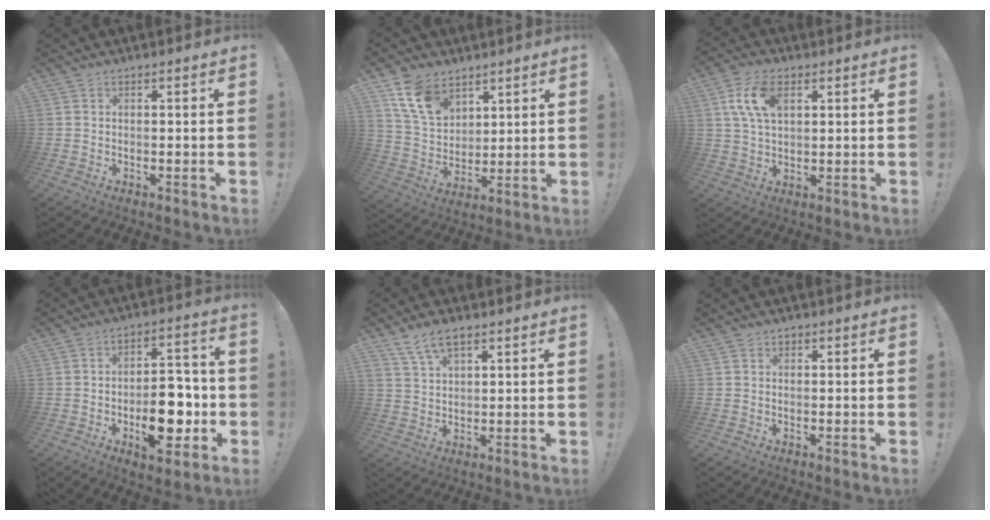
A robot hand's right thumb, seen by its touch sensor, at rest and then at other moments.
{"total": 13.1, "force": [8.0, 8.4, 6.1], "torque": [-0.118, -0.034, 0.160]}
{"total": 10.5, "force": [3.7, 6.2, 7.7], "torque": [-0.150, 0.005, 0.068]}
{"total": 15.5, "force": [-4.5, 8.5, 12.2], "torque": [-0.167, 0.023, -0.067]}
{"total": 7.1, "force": [4.4, 3.3, 4.6], "torque": [-0.087, -0.010, 0.084]}
{"total": 0.8, "force": [0.4, 0.6, 0.1], "torque": [-0.002, 0.000, 0.008]}